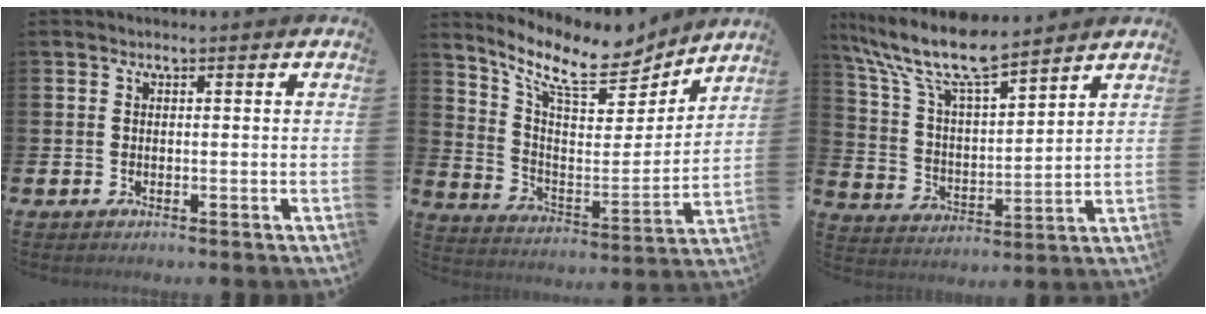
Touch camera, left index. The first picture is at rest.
{"total": 10.8, "force": [9.1, 3.4, 4.7], "torque": [-0.124, -0.062, 0.155]}
{"total": 10.9, "force": [9.5, 2.2, 5.0], "torque": [-0.141, -0.045, 0.167]}